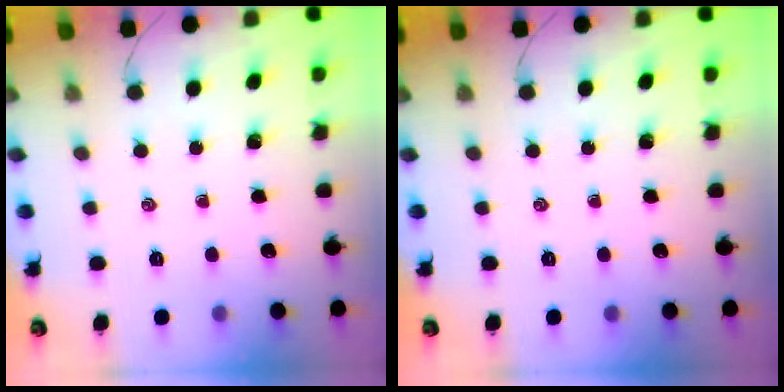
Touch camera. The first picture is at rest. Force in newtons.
{"total": 0.0}